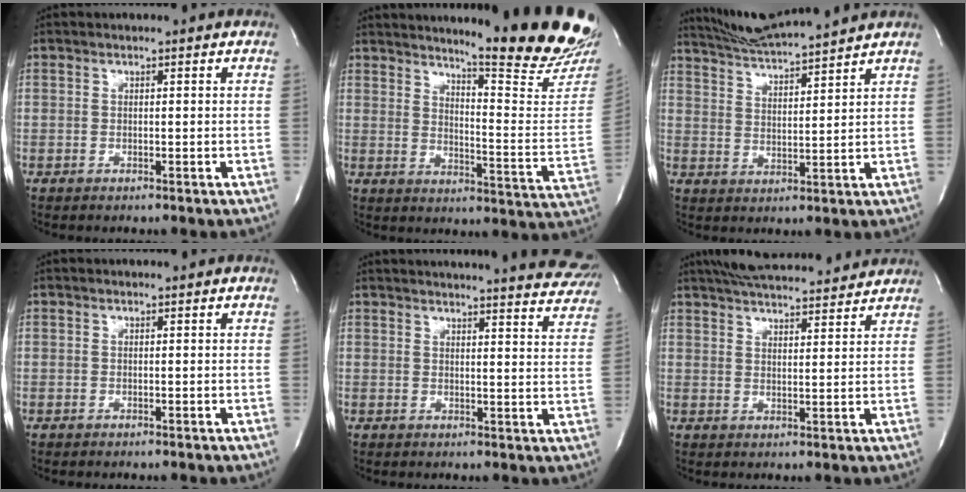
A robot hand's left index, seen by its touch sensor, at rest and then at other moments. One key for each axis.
{"total": 20.9, "fx": 18.4, "fy": 0.2, "fz": 10.0, "tx": -0.142, "ty": -0.121, "tz": 0.222}
{"total": 11.4, "fx": 10.6, "fy": -0.9, "fz": 3.9, "tx": -0.077, "ty": 0.017, "tz": 0.178}
{"total": 0.0}
{"total": 22.2, "fx": 20.9, "fy": 2.6, "fz": 6.8, "tx": -0.096, "ty": -0.062, "tz": 0.229}
{"total": 16.0, "fx": 14.7, "fy": 2.4, "fz": 5.9, "tx": -0.099, "ty": 0.033, "tz": 0.209}